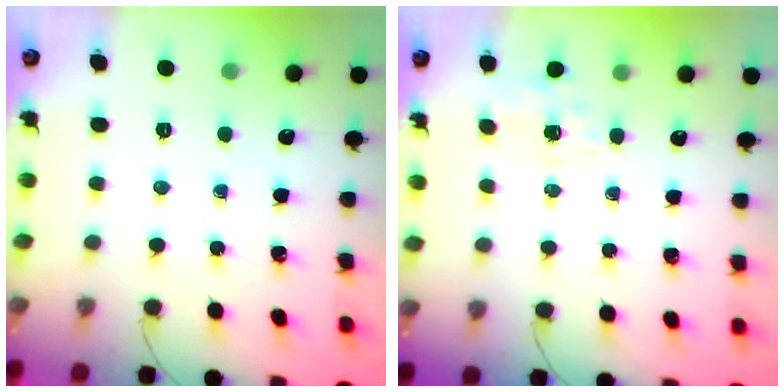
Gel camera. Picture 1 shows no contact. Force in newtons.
{"total": 1.5, "press": 1.1, "slide": 1.0}